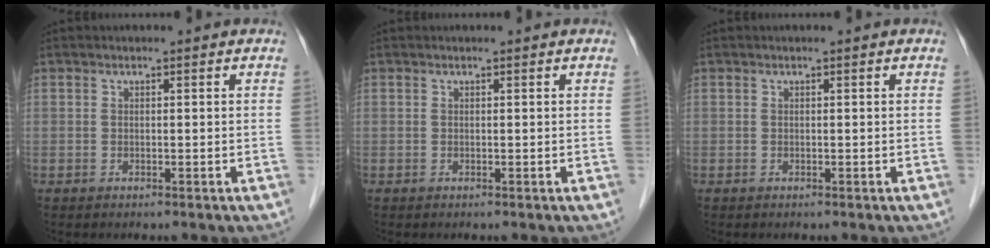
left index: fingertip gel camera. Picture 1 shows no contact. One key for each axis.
{"total": 0.0}
{"total": 0.0}